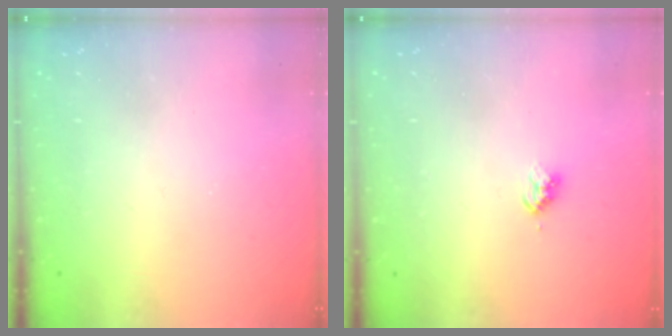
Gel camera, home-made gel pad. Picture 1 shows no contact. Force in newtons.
{"total": 3.1, "press": 3.1, "slide": 0.4}